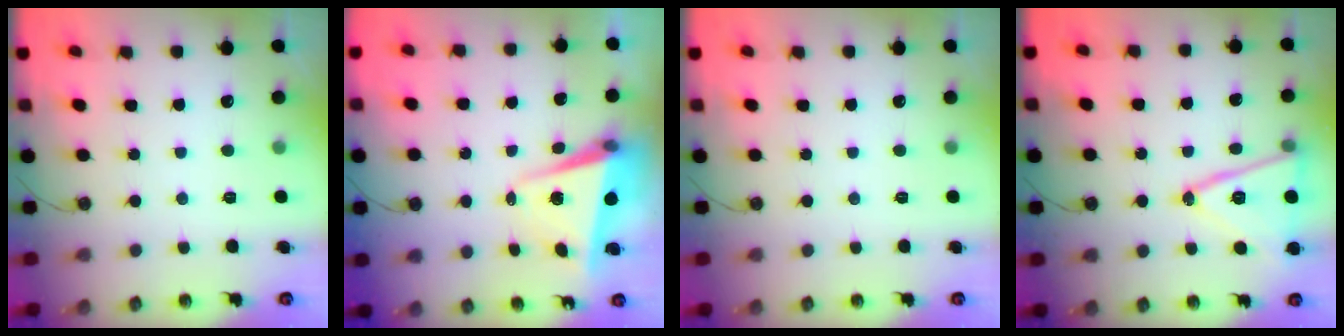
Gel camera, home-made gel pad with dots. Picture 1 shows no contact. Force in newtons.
{"total": 5.3, "press": 4.9, "slide": 2.1}
{"total": 0.0}
{"total": 15.4, "press": 15.0, "slide": 3.4}